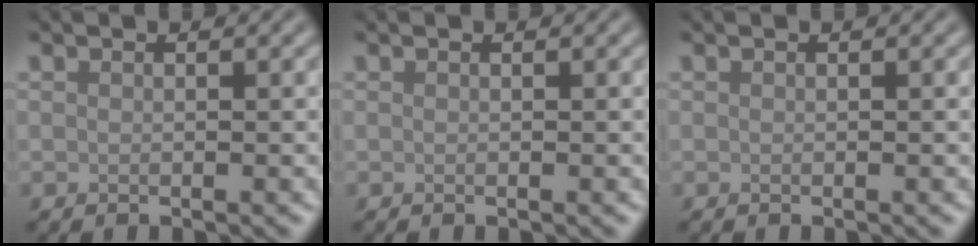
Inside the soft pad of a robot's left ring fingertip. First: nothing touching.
{"total": 0.0}
{"total": 0.0}